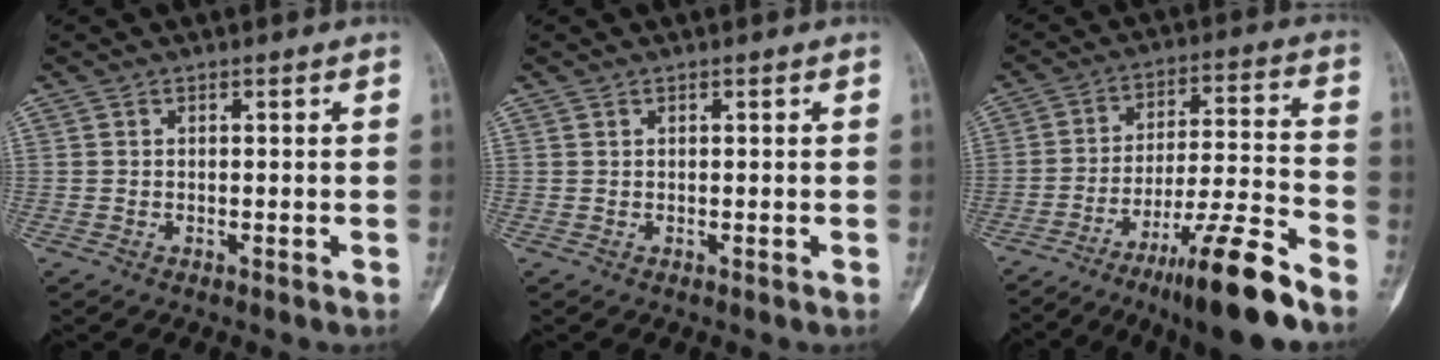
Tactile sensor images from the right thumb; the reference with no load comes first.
{"total": 0.0}
{"total": 16.1, "force": [-11.1, 1.2, 11.5], "torque": [-0.204, 0.062, -0.180]}